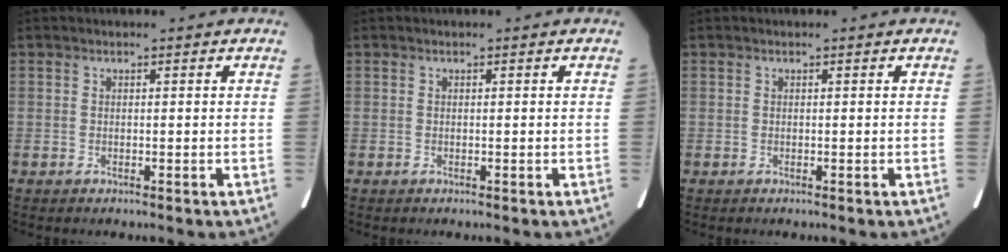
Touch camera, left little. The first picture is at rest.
{"total": 0.0}
{"total": 0.0}